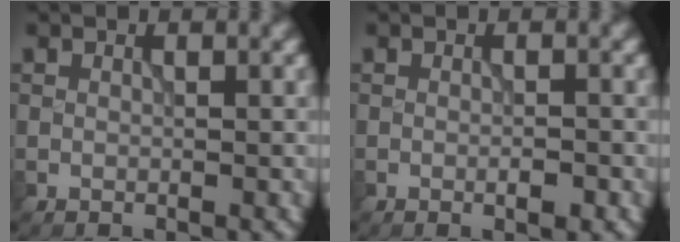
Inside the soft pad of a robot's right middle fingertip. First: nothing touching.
{"total": 1.3, "force": [-0.5, 0.3, 1.2], "torque": [-0.018, -0.002, -0.008]}